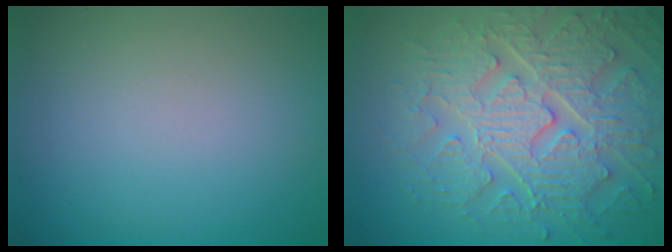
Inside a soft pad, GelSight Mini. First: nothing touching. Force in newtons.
{"total": 8.0, "press": 6.5, "slide": 4.7}